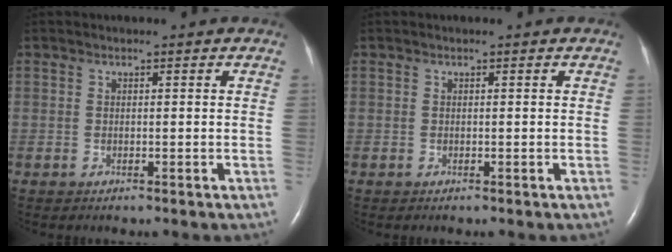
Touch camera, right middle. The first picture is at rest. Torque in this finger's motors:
{"motor_torque": [0.19, -0.08, -0.05, -0.01]}